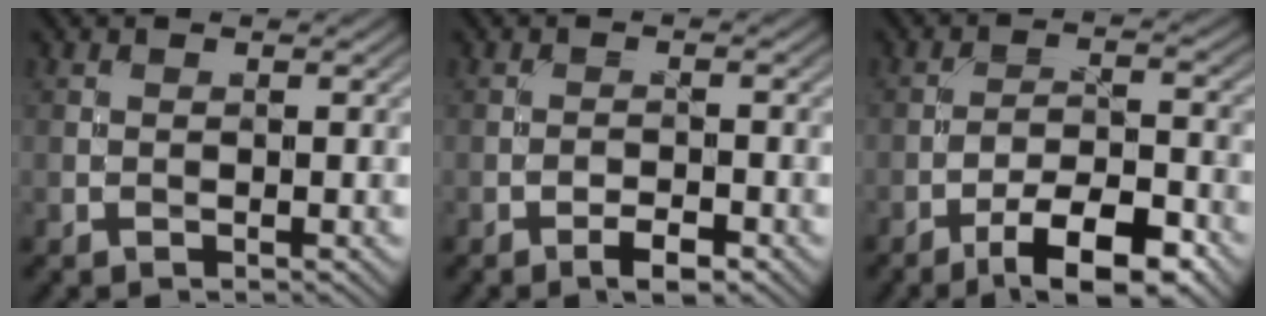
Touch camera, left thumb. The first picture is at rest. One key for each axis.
{"total": 2.6, "fx": -1.7, "fy": 0.8, "fz": 1.8, "tx": -0.032, "ty": 0.002, "tz": -0.033}
{"total": 9.5, "fx": -6.2, "fy": 3.0, "fz": 6.6, "tx": -0.102, "ty": 0.006, "tz": -0.102}